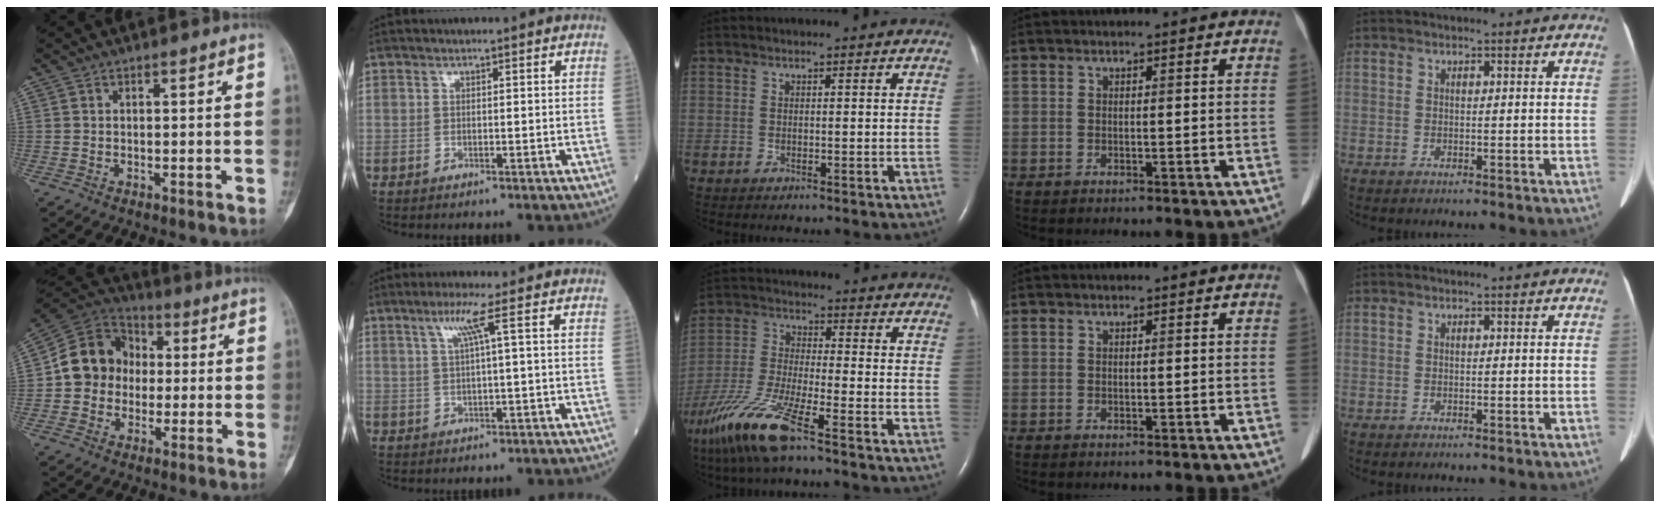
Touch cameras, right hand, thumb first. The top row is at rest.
{"thumb": {"total": 12.4, "force": [-0.1, 11.0, 5.8], "torque": [-0.066, 0.032, -0.015]}, "index": {"total": 3.8, "force": [1.4, -1.1, 3.3], "torque": [-0.071, 0.005, 0.030]}, "middle": {"total": 12.5, "force": [-8.4, 0.8, 9.1], "torque": [-0.205, -0.034, -0.164]}}